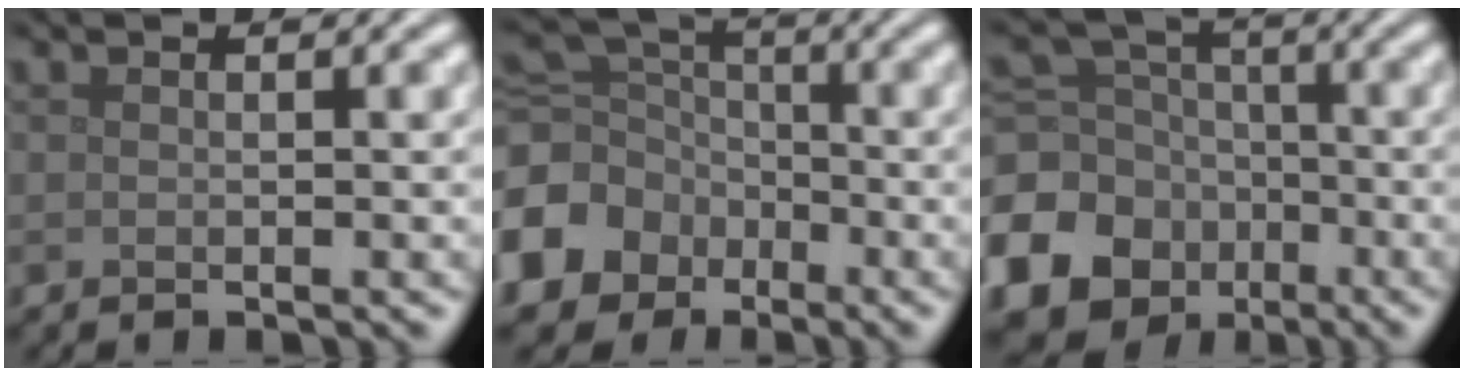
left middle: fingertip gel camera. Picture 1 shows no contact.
{"total": 9.3, "force": [-4.0, 7.7, 3.4], "torque": [-0.106, -0.025, -0.080]}
{"total": 12.9, "force": [-5.6, 10.9, 4.0], "torque": [-0.120, -0.041, -0.112]}